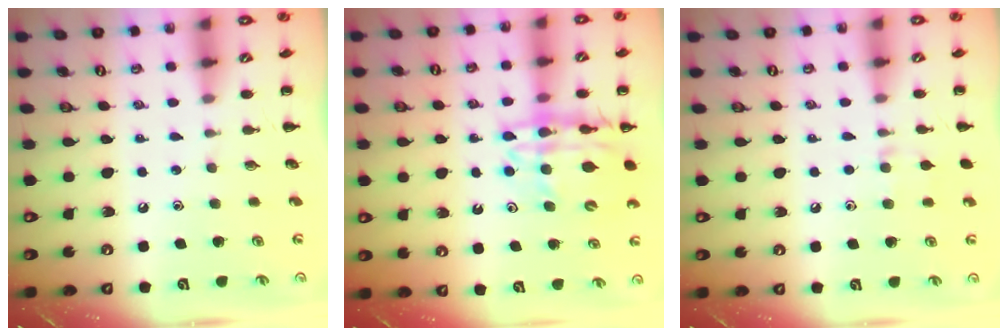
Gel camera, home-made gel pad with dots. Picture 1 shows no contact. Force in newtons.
{"total": 15.8, "press": 15.4, "slide": 3.8}
{"total": 5.8, "press": 5.4, "slide": 2.2}